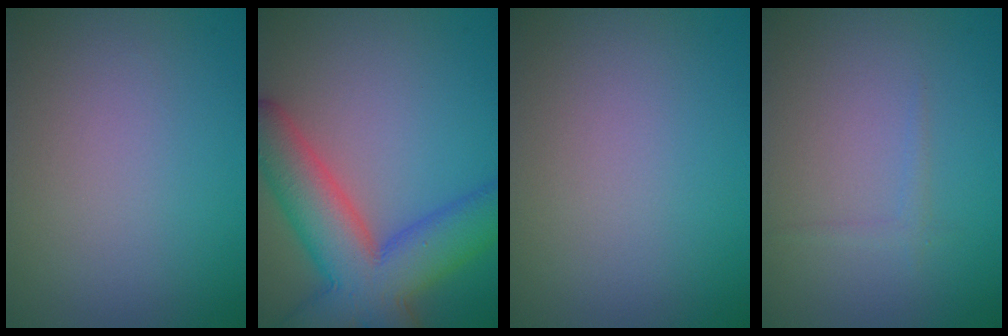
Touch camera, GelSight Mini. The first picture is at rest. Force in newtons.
{"total": 10.4, "press": 10.4, "slide": 0.4}
{"total": 0.0}
{"total": 0.9, "press": 0.8, "slide": 0.1}